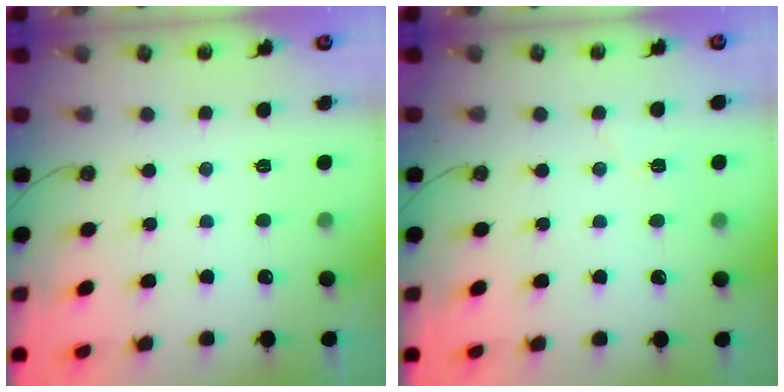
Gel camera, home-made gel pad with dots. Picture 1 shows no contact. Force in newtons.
{"total": 6.2, "press": 5.5, "slide": 2.9}